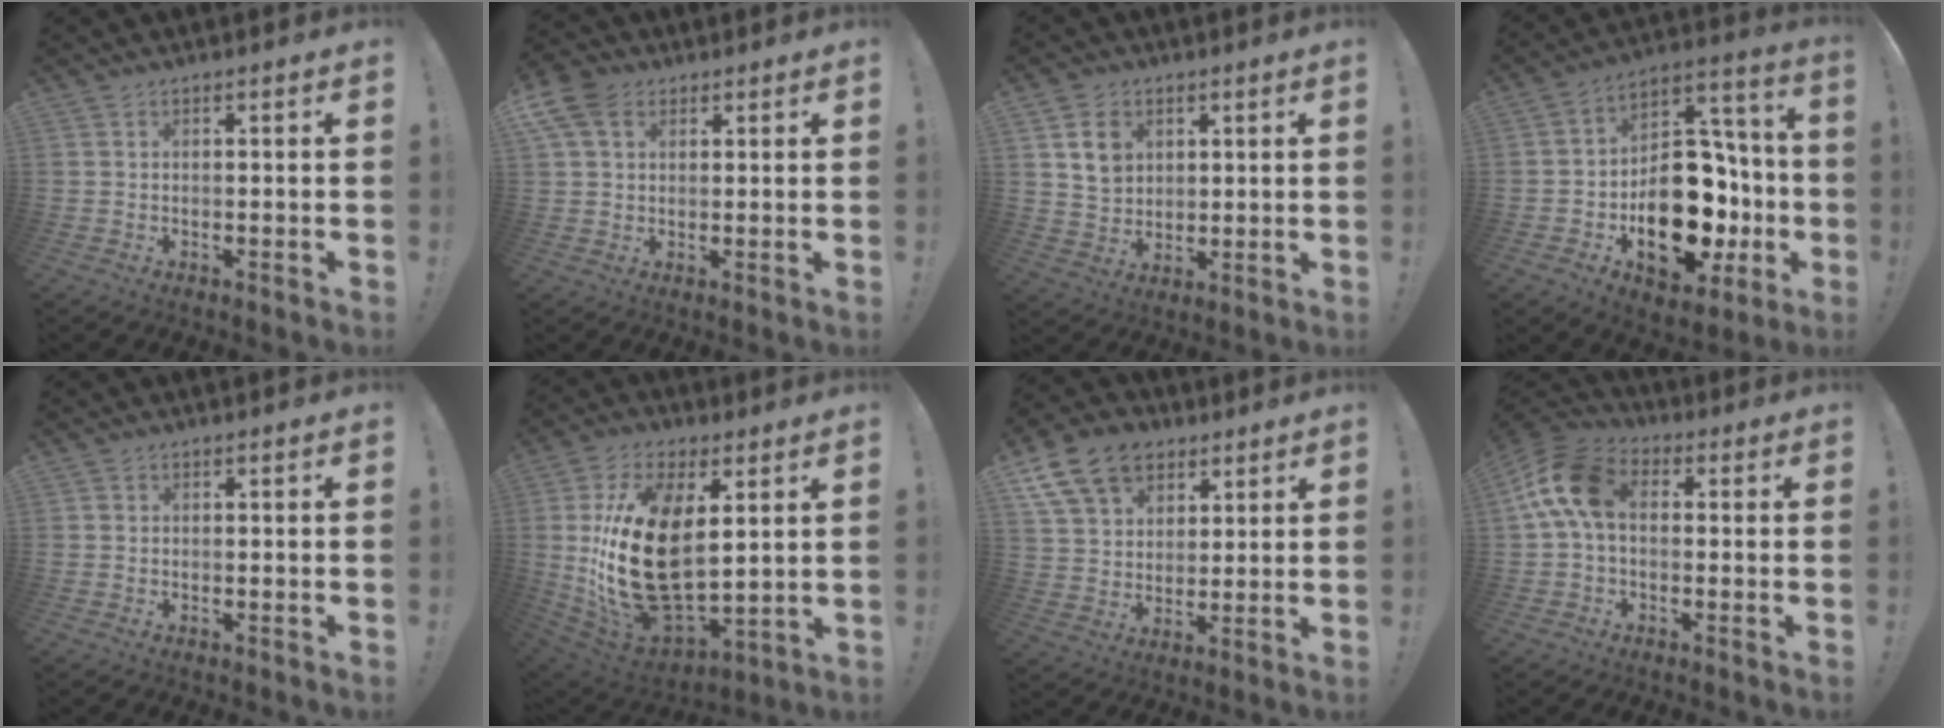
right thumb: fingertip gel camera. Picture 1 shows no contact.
{"total": 9.0, "force": [3.9, 6.2, 5.2], "torque": [-0.107, -0.004, 0.076]}
{"total": 8.5, "force": [3.8, 6.9, 3.1], "torque": [-0.039, -0.015, 0.076]}
{"total": 24.2, "force": [-7.9, 15.2, 17.1], "torque": [-0.264, 0.053, -0.107]}
{"total": 0.6, "force": [0.0, 0.6, 0.1], "torque": [0.000, 0.002, 0.000]}
{"total": 26.1, "force": [3.9, 15.0, 20.9], "torque": [-0.431, -0.036, 0.082]}
{"total": 16.0, "force": [8.5, 11.5, 7.1], "torque": [-0.112, -0.043, 0.165]}
{"total": 13.1, "force": [1.5, 8.1, 10.2], "torque": [-0.204, 0.013, 0.031]}